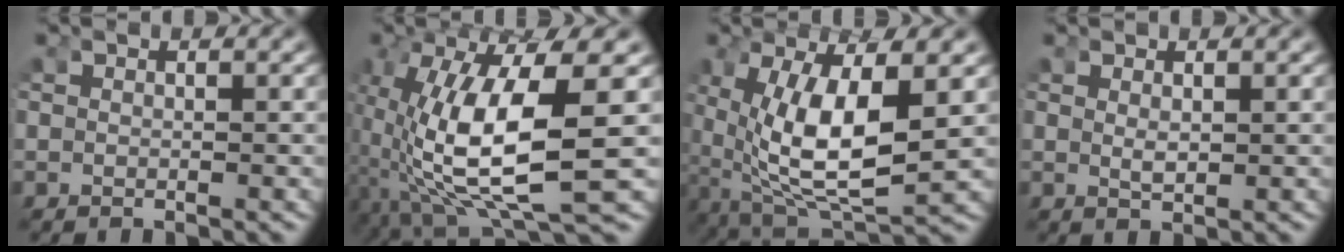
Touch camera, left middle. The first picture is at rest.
{"total": 12.8, "force": [-1.8, 6.2, 11.1], "torque": [-0.232, -0.043, 0.002]}
{"total": 10.0, "force": [-0.5, 5.6, 8.3], "torque": [-0.167, -0.040, 0.019]}
{"total": 0.8, "force": [0.2, 0.0, 0.8], "torque": [-0.026, -0.013, 0.014]}